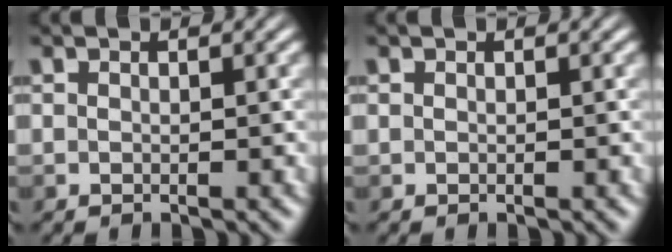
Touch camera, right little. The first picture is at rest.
{"total": 0.0}